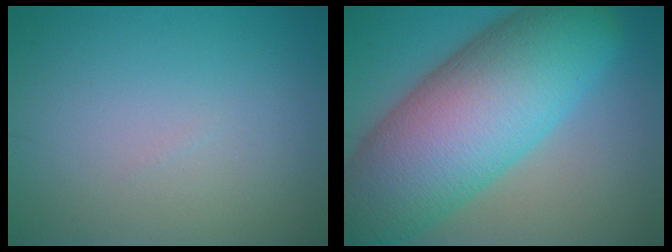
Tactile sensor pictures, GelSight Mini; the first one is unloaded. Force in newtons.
{"total": 16.0, "press": 16.0, "slide": 0.6}